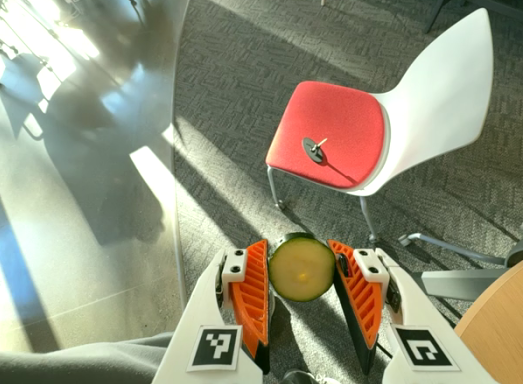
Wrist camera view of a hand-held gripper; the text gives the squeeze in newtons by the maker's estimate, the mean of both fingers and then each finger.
{"total": 8.1, "left": 8.4, "right": 7.8}